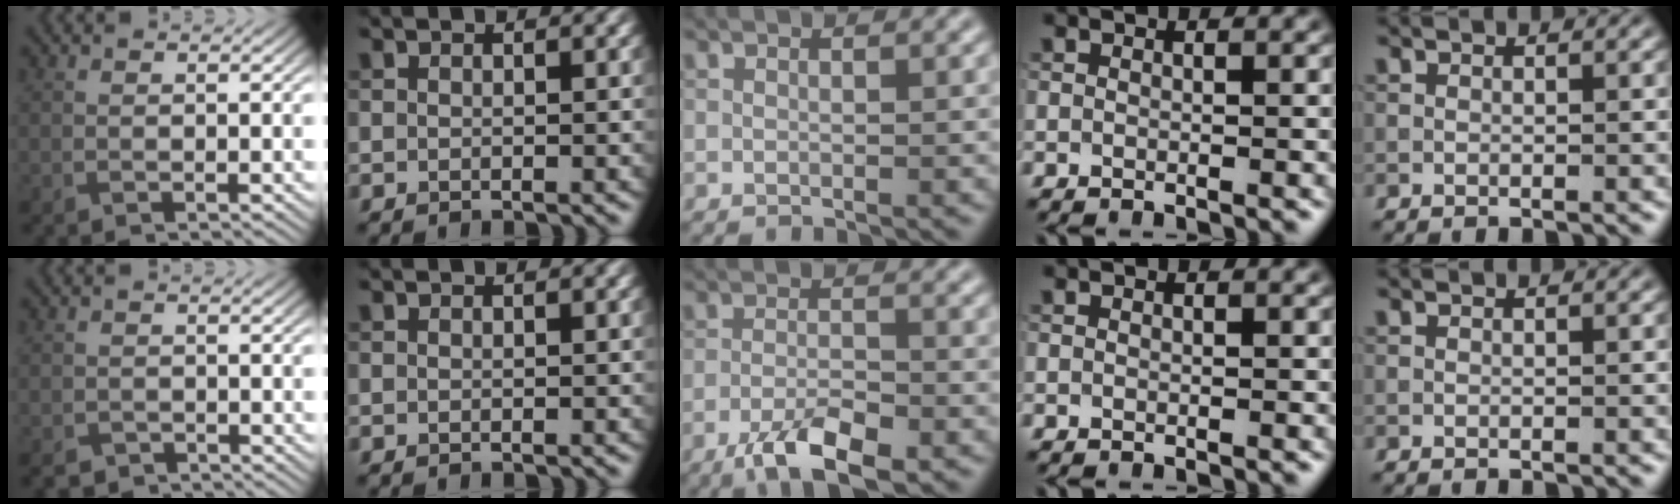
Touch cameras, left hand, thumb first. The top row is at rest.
{"thumb": {"total": 1.8, "force": [-1.5, 0.9, 0.2], "torque": [-0.002, -0.004, -0.032]}, "middle": {"total": 5.3, "force": [-3.3, 1.6, 3.8], "torque": [-0.070, -0.005, -0.060]}}